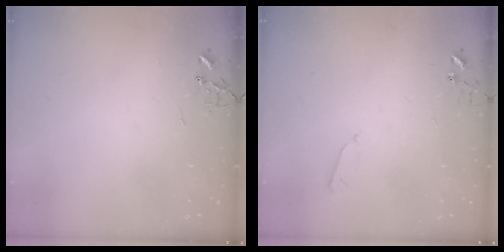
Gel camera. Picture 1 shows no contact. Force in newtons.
{"total": 3.3, "press": 3.2, "slide": 0.6}